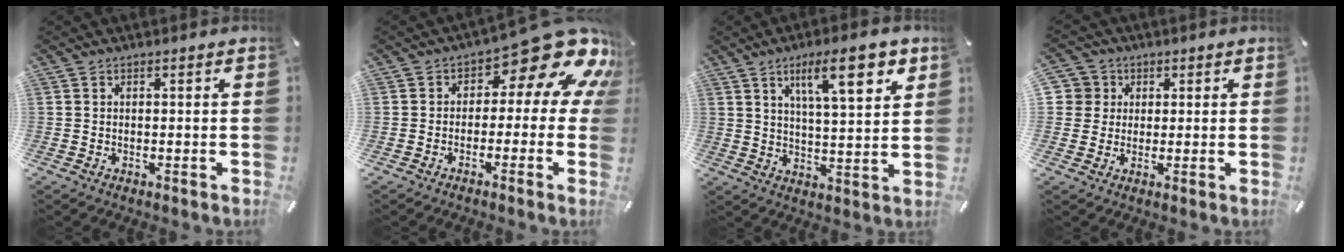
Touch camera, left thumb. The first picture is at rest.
{"total": 15.8, "force": [7.7, 7.1, 11.8], "torque": [-0.148, -0.061, 0.122]}
{"total": 13.5, "force": [7.1, 4.0, 10.7], "torque": [-0.165, -0.026, 0.115]}
{"total": 6.1, "force": [1.6, 5.9, 0.7], "torque": [-0.008, 0.003, 0.029]}